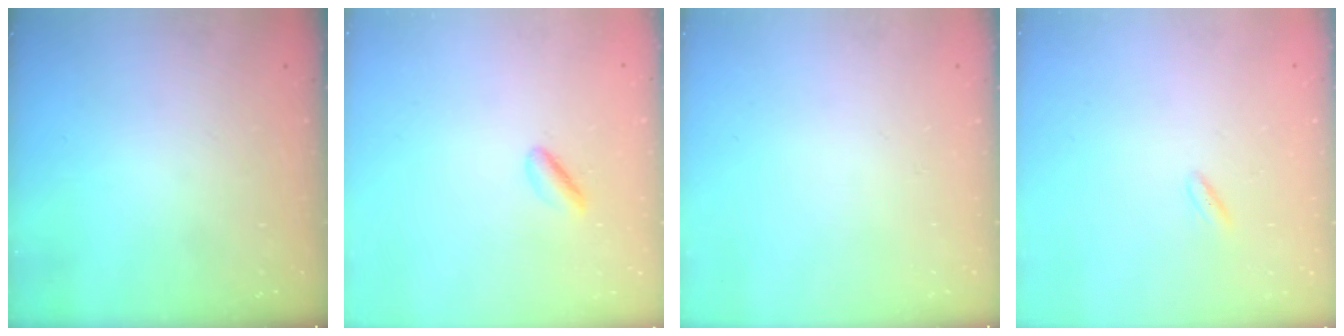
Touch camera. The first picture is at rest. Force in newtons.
{"total": 2.5, "press": 2.3, "slide": 1.0}
{"total": 0.0}
{"total": 2.2, "press": 2.0, "slide": 1.0}